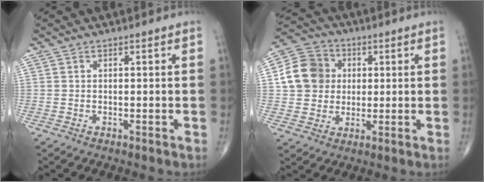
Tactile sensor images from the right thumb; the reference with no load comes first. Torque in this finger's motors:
{"motor_torque": [-0.39, 0.84, 0.64, 0.12, 0.05]}